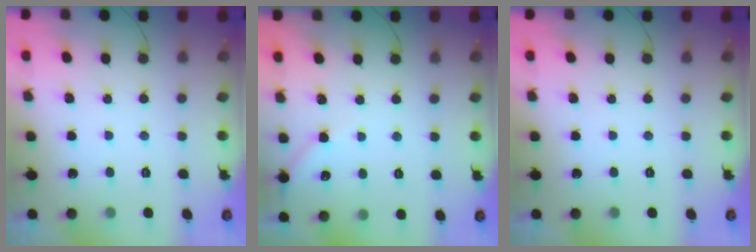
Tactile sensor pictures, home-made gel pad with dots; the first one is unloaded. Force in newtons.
{"total": 2.9, "press": 2.9, "slide": 0.4}
{"total": 0.0}